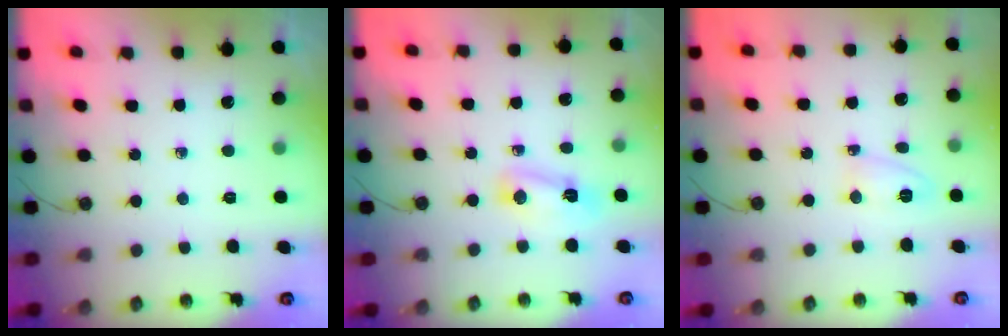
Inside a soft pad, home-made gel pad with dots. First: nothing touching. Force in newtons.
{"total": 4.7, "press": 4.7, "slide": 0.5}
{"total": 3.7, "press": 3.6, "slide": 0.9}